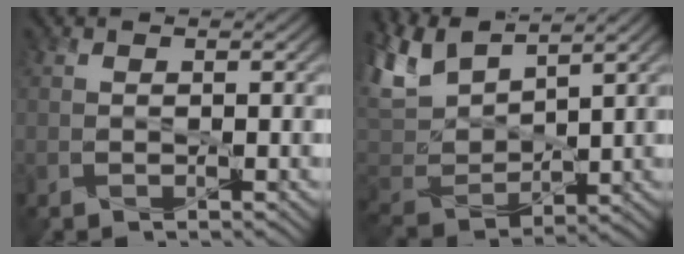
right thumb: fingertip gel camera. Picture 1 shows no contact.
{"total": 8.9, "force": [6.3, 3.8, 4.9], "torque": [-0.138, 0.017, 0.122]}